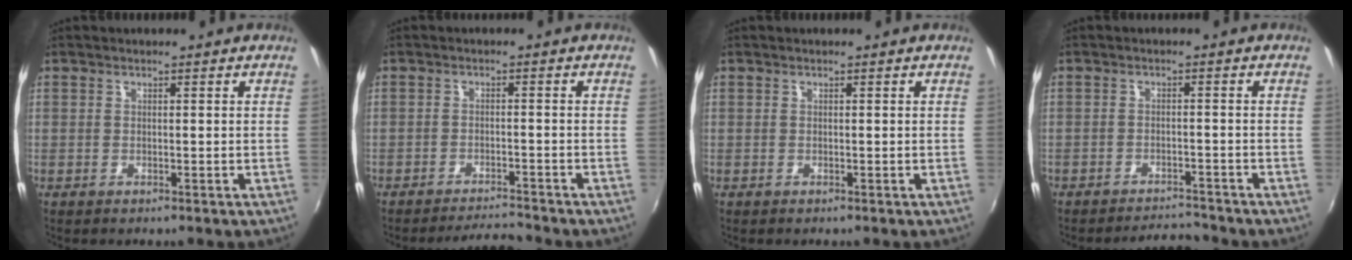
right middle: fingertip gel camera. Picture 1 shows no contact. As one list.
[{"total": 4.6, "force": [-4.5, -0.1, 0.7], "torque": [-0.030, 0.001, -0.074]}, {"total": 0.0}, {"total": 4.6, "force": [-4.6, 0.5, 0.3], "torque": [-0.021, 0.003, -0.072]}]